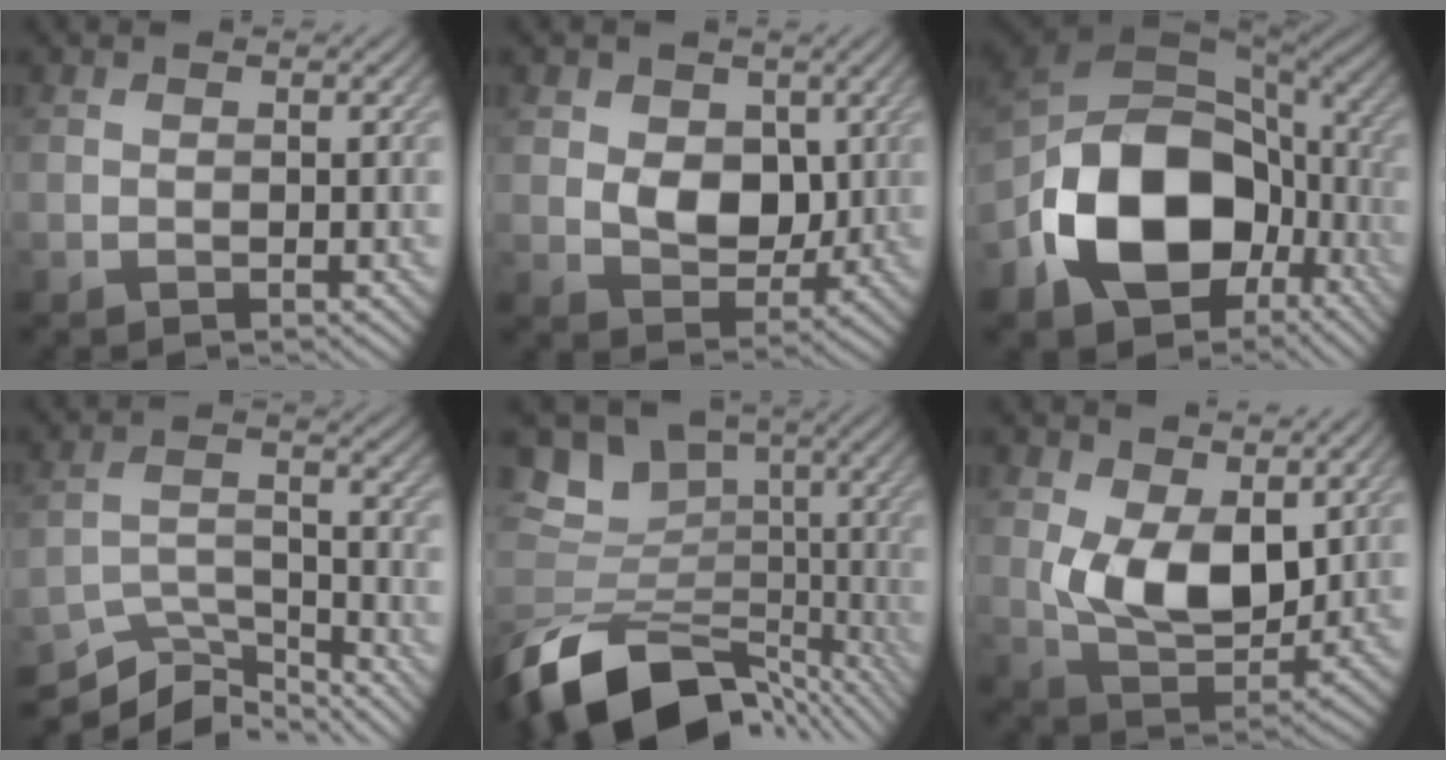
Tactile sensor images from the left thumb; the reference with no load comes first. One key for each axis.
{"total": 5.8, "fx": 1.0, "fy": 4.3, "fz": 3.7, "tx": -0.073, "ty": -0.006, "tz": 0.012}
{"total": 18.9, "fx": -5.8, "fy": 12.5, "fz": 12.9, "tx": -0.253, "ty": -0.034, "tz": -0.108}
{"total": 8.4, "fx": -7.4, "fy": 2.2, "fz": 3.5, "tx": -0.065, "ty": -0.002, "tz": -0.139}
{"total": 15.0, "fx": -7.5, "fy": 10.4, "fz": 7.8, "tx": -0.163, "ty": -0.011, "tz": -0.110}
{"total": 9.1, "fx": 2.2, "fy": 5.6, "fz": 6.9, "tx": -0.141, "ty": -0.016, "tz": 0.042}